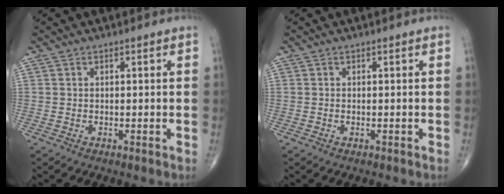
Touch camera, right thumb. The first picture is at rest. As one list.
[{"total": 0.0}]